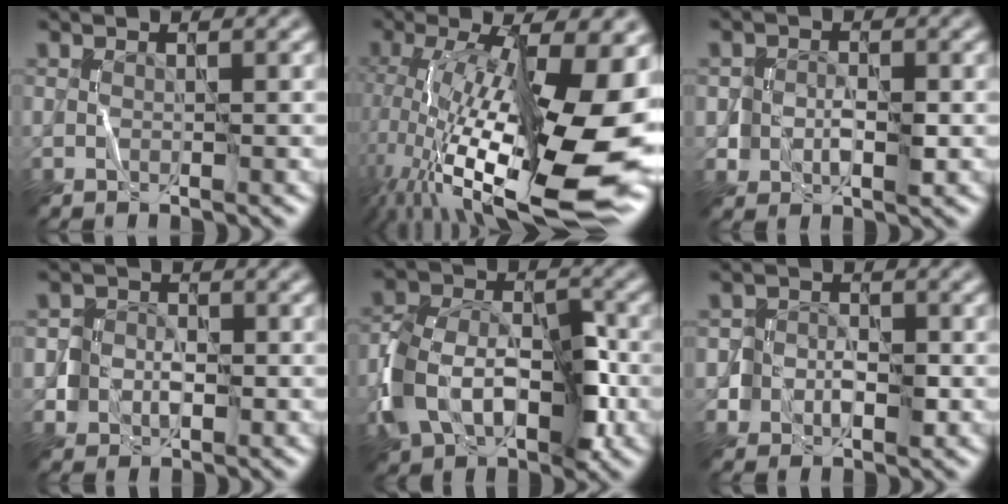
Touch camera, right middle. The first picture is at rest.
{"total": 17.3, "force": [-2.0, 5.9, 16.2], "torque": [-0.269, -0.011, -0.030]}
{"total": 2.1, "force": [-0.3, 1.7, 1.2], "torque": [-0.011, 0.000, -0.008]}
{"total": 2.3, "force": [-0.4, 2.2, 0.5], "torque": [0.008, 0.001, -0.015]}
{"total": 7.5, "force": [-2.4, 5.2, 4.9], "torque": [-0.091, 0.007, -0.050]}
{"total": 2.6, "force": [-0.6, 2.3, 0.9], "torque": [0.013, 0.002, -0.020]}